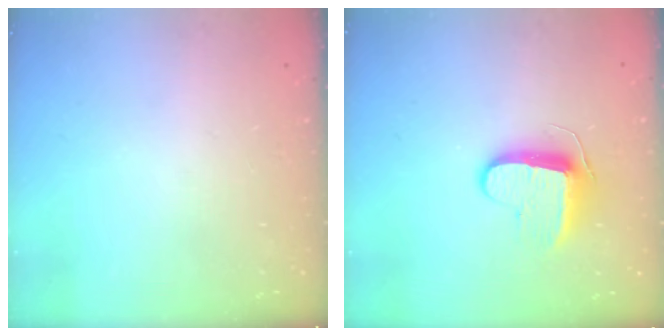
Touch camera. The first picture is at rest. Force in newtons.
{"total": 9.7, "press": 9.7, "slide": 0.4}